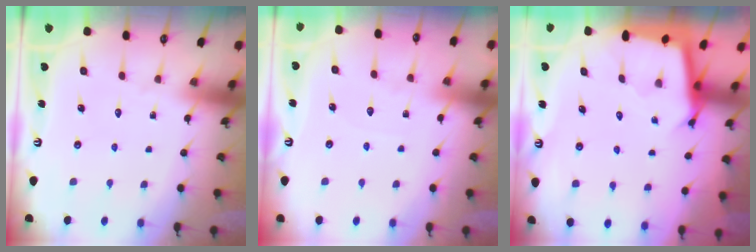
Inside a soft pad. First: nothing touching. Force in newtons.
{"total": 3.4, "press": 3.4, "slide": 0.5}
{"total": 2.5, "press": 2.5, "slide": 0.1}